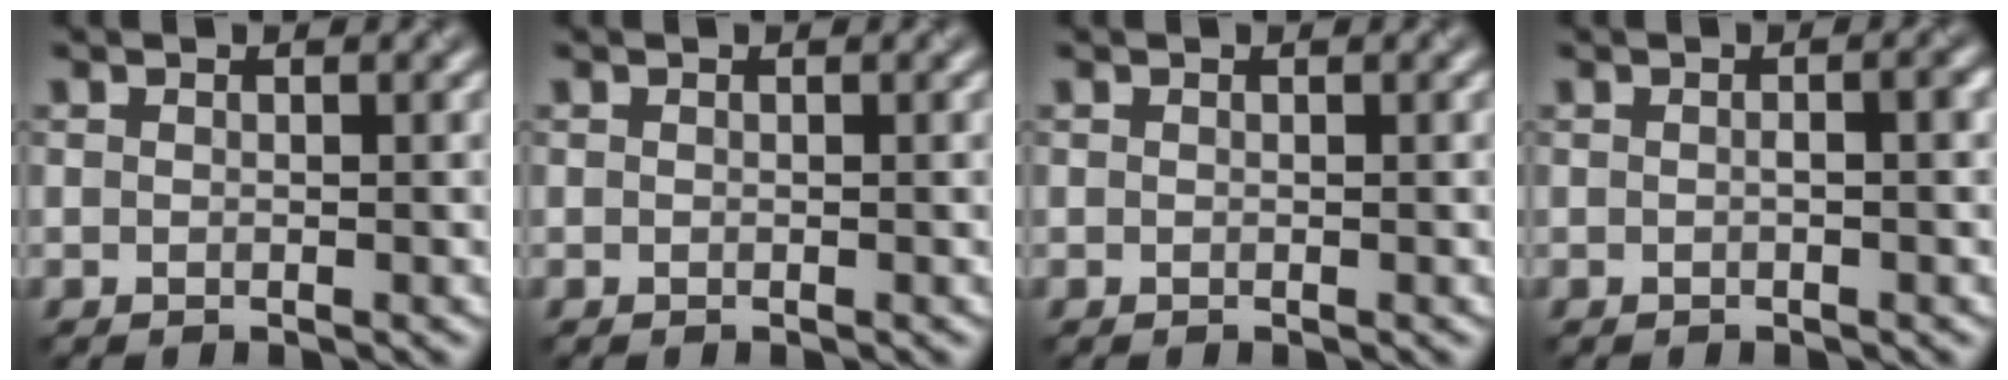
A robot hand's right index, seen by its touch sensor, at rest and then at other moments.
{"total": 0.0}
{"total": 0.0}
{"total": 1.2, "force": [-0.1, 0.2, 1.2], "torque": [-0.020, 0.002, -0.001]}